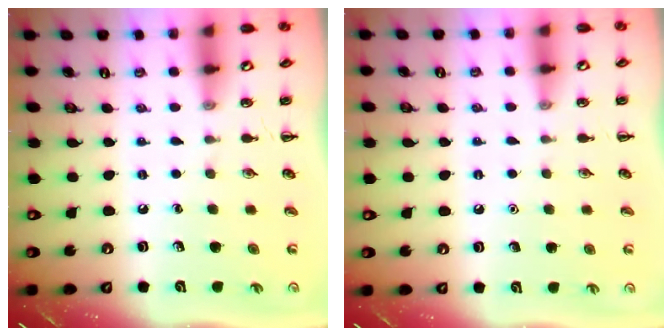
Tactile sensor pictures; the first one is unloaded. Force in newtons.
{"total": 1.5, "press": 1.5, "slide": 0.2}